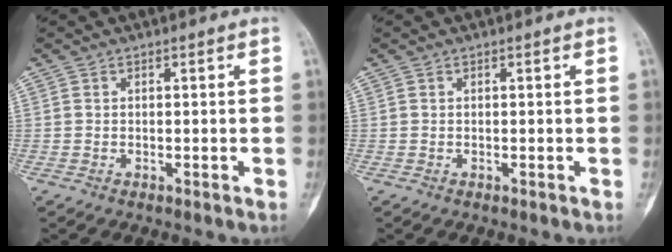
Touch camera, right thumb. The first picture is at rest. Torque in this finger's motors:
{"motor_torque": [0.00, 0.00, 0.03, -0.03, 0.01]}